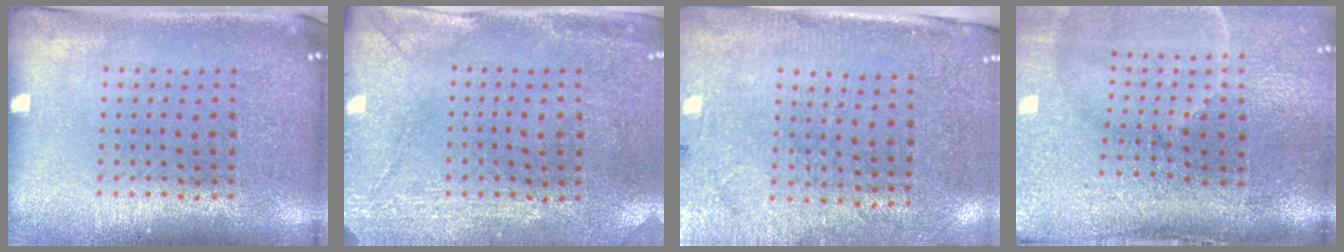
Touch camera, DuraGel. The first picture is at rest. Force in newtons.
{"total": 2.9, "press": 2.3, "slide": 1.8}
{"total": 2.7, "press": 2.4, "slide": 1.3}
{"total": 4.8, "press": 4.0, "slide": 2.7}